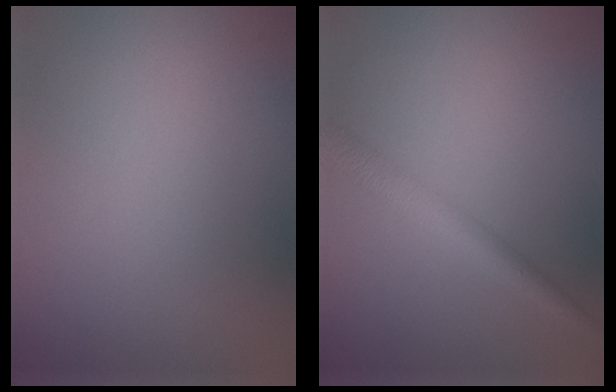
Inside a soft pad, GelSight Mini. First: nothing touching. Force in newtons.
{"total": 3.2, "press": 3.2, "slide": 0.1}